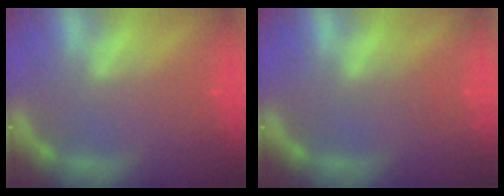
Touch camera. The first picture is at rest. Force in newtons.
{"total": 1.0}